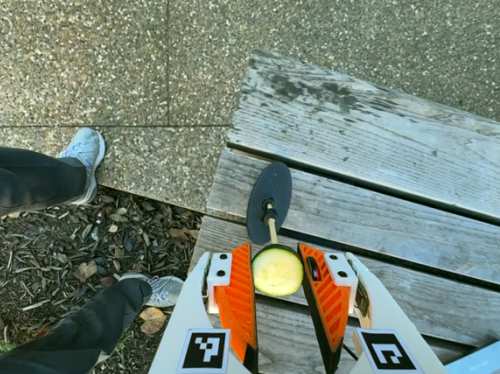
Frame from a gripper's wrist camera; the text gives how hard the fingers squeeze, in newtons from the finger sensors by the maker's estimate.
{"total": 7.4, "left": 6.7, "right": 8.0}